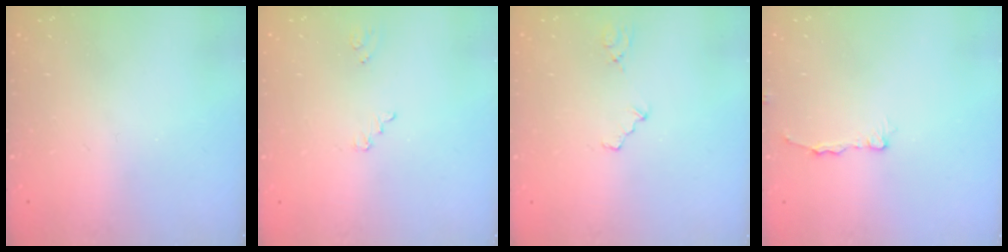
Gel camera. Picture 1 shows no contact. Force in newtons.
{"total": 1.0, "press": 1.0, "slide": 0.1}
{"total": 2.9, "press": 2.9, "slide": 0.3}
{"total": 3.6, "press": 3.6, "slide": 0.3}